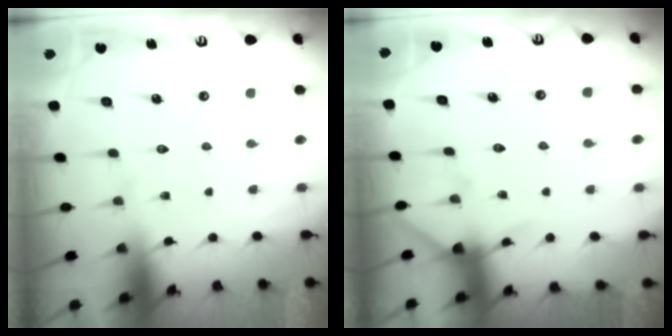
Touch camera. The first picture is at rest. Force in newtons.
{"total": 5.6, "press": 5.5, "slide": 0.7}